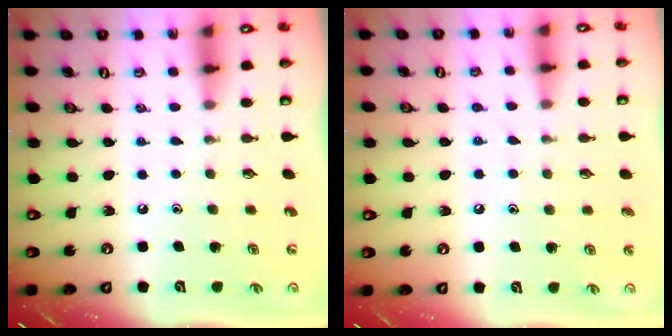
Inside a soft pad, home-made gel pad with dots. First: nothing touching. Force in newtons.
{"total": 4.4, "press": 4.3, "slide": 0.5}